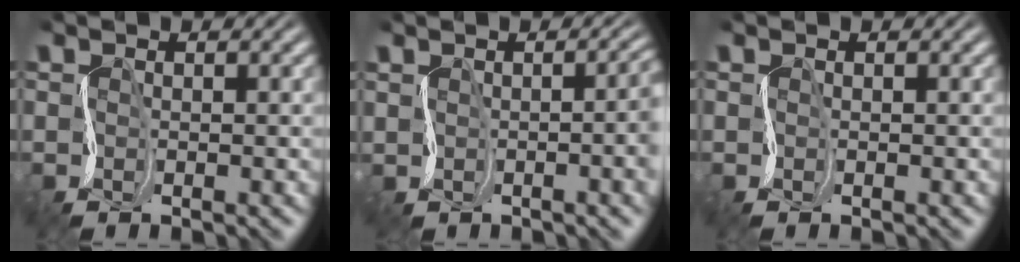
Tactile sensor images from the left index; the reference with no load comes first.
{"total": 1.8, "force": [0.1, 0.3, 1.8], "torque": [-0.021, -0.001, 0.010]}
{"total": 0.0}